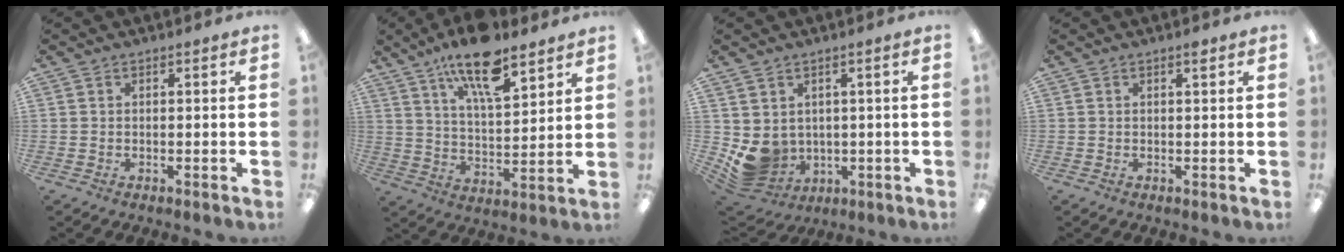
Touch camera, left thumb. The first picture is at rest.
{"total": 15.5, "force": [10.9, 5.2, 9.6], "torque": [-0.161, -0.052, 0.185]}
{"total": 6.8, "force": [0.6, 6.4, 2.4], "torque": [-0.075, -0.020, 0.021]}
{"total": 1.0, "force": [0.7, 0.1, 0.7], "torque": [-0.007, -0.002, 0.010]}